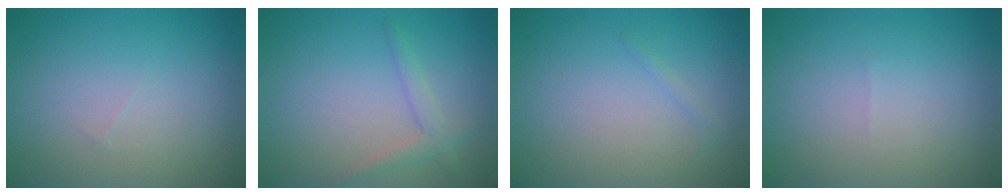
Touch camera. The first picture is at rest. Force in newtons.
{"total": 1.8, "press": 1.8, "slide": 0.2}
{"total": 0.5, "press": 0.5, "slide": 0.0}
{"total": 0.0}